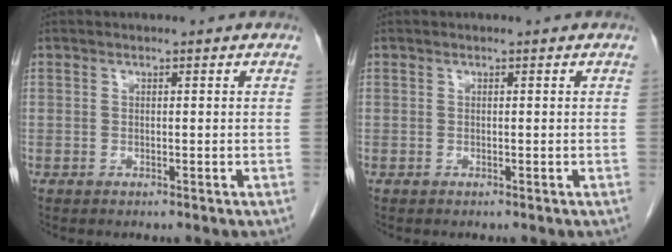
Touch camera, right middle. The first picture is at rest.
{"total": 0.0}